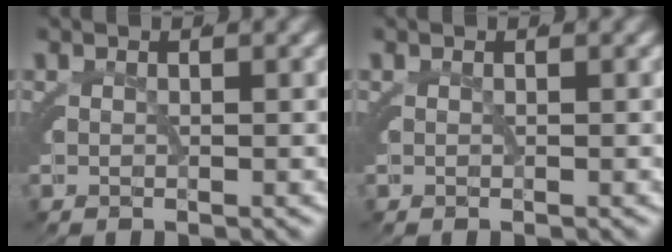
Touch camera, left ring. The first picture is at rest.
{"total": 0.0}